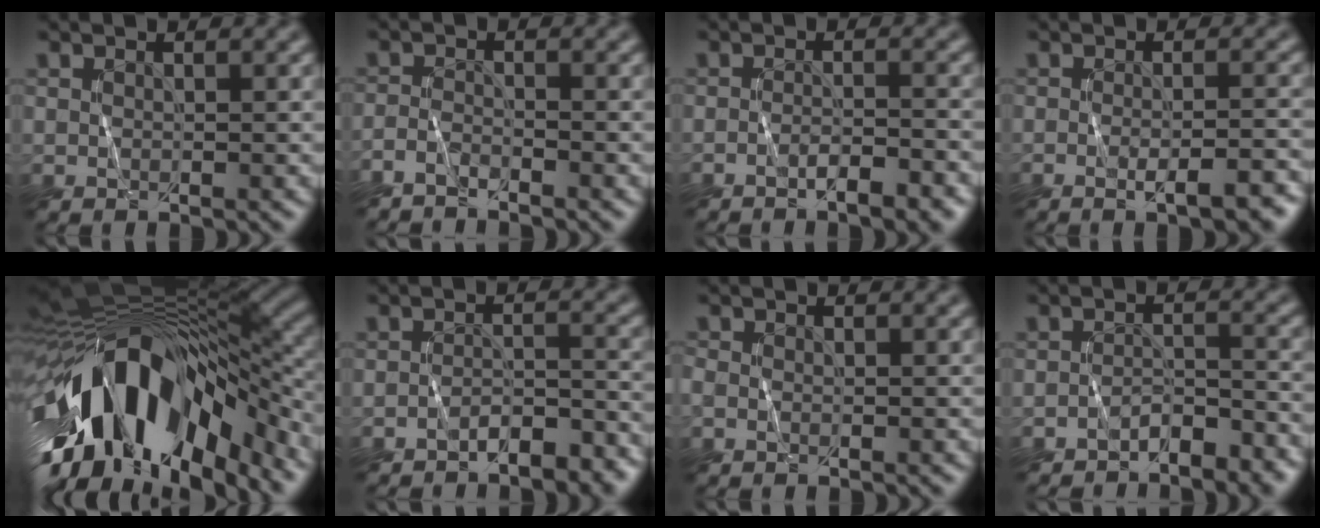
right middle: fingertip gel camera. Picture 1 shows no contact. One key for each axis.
{"total": 1.9, "fx": -1.9, "fy": 0.0, "fz": 0.1, "tx": -0.005, "ty": -0.005, "tz": -0.046}
{"total": 2.9, "fx": -2.0, "fy": 0.6, "fz": 1.9, "tx": -0.022, "ty": 0.006, "tz": -0.033}
{"total": 3.2, "fx": -1.5, "fy": 0.7, "fz": 2.7, "tx": -0.034, "ty": -0.003, "tz": -0.019}
{"total": 16.4, "fx": -7.3, "fy": 8.6, "fz": 11.9, "tx": -0.212, "ty": -0.003, "tz": -0.119}
{"total": 3.3, "fx": -2.8, "fy": 0.9, "fz": 1.6, "tx": -0.020, "ty": 0.008, "tz": -0.044}
{"total": 0.6, "fx": -0.1, "fy": 0.4, "fz": 0.4, "tx": -0.006, "ty": 0.001, "tz": -0.003}
{"total": 2.6, "fx": -2.3, "fy": 0.7, "fz": 0.9, "tx": -0.013, "ty": 0.008, "tz": -0.040}